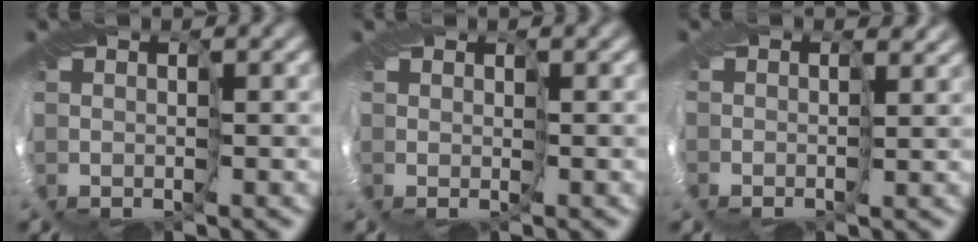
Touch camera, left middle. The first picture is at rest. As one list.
[{"total": 0.6, "force": [0.2, 0.6, 0.0], "torque": [0.001, 0.000, 0.001]}, {"total": 2.2, "force": [1.9, 1.0, 0.6], "torque": [-0.015, 0.005, 0.024]}]